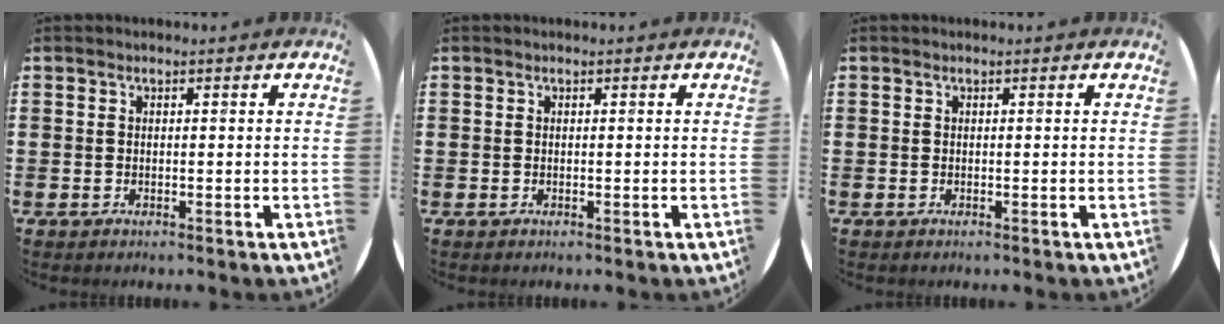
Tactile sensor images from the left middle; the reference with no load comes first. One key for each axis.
{"total": 0.0}
{"total": 0.0}